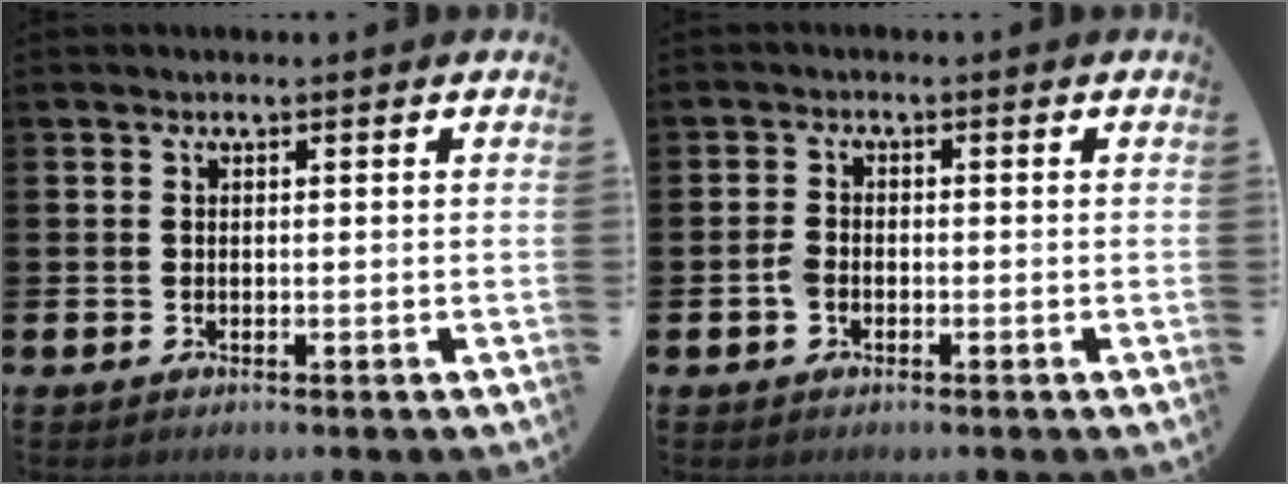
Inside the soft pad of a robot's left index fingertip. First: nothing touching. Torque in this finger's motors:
{"motor_torque": [-0.08, 0.09, 0.00, 0.01]}